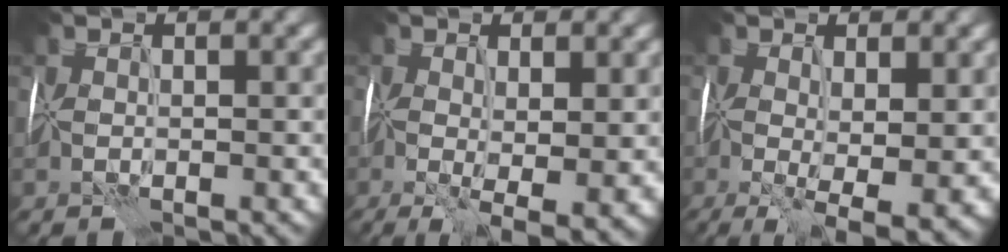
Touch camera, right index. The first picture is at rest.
{"total": 6.4, "force": [-0.9, 2.4, 5.8], "torque": [-0.096, -0.021, -0.011]}
{"total": 8.0, "force": [-1.6, 3.2, 7.2], "torque": [-0.119, -0.023, -0.014]}